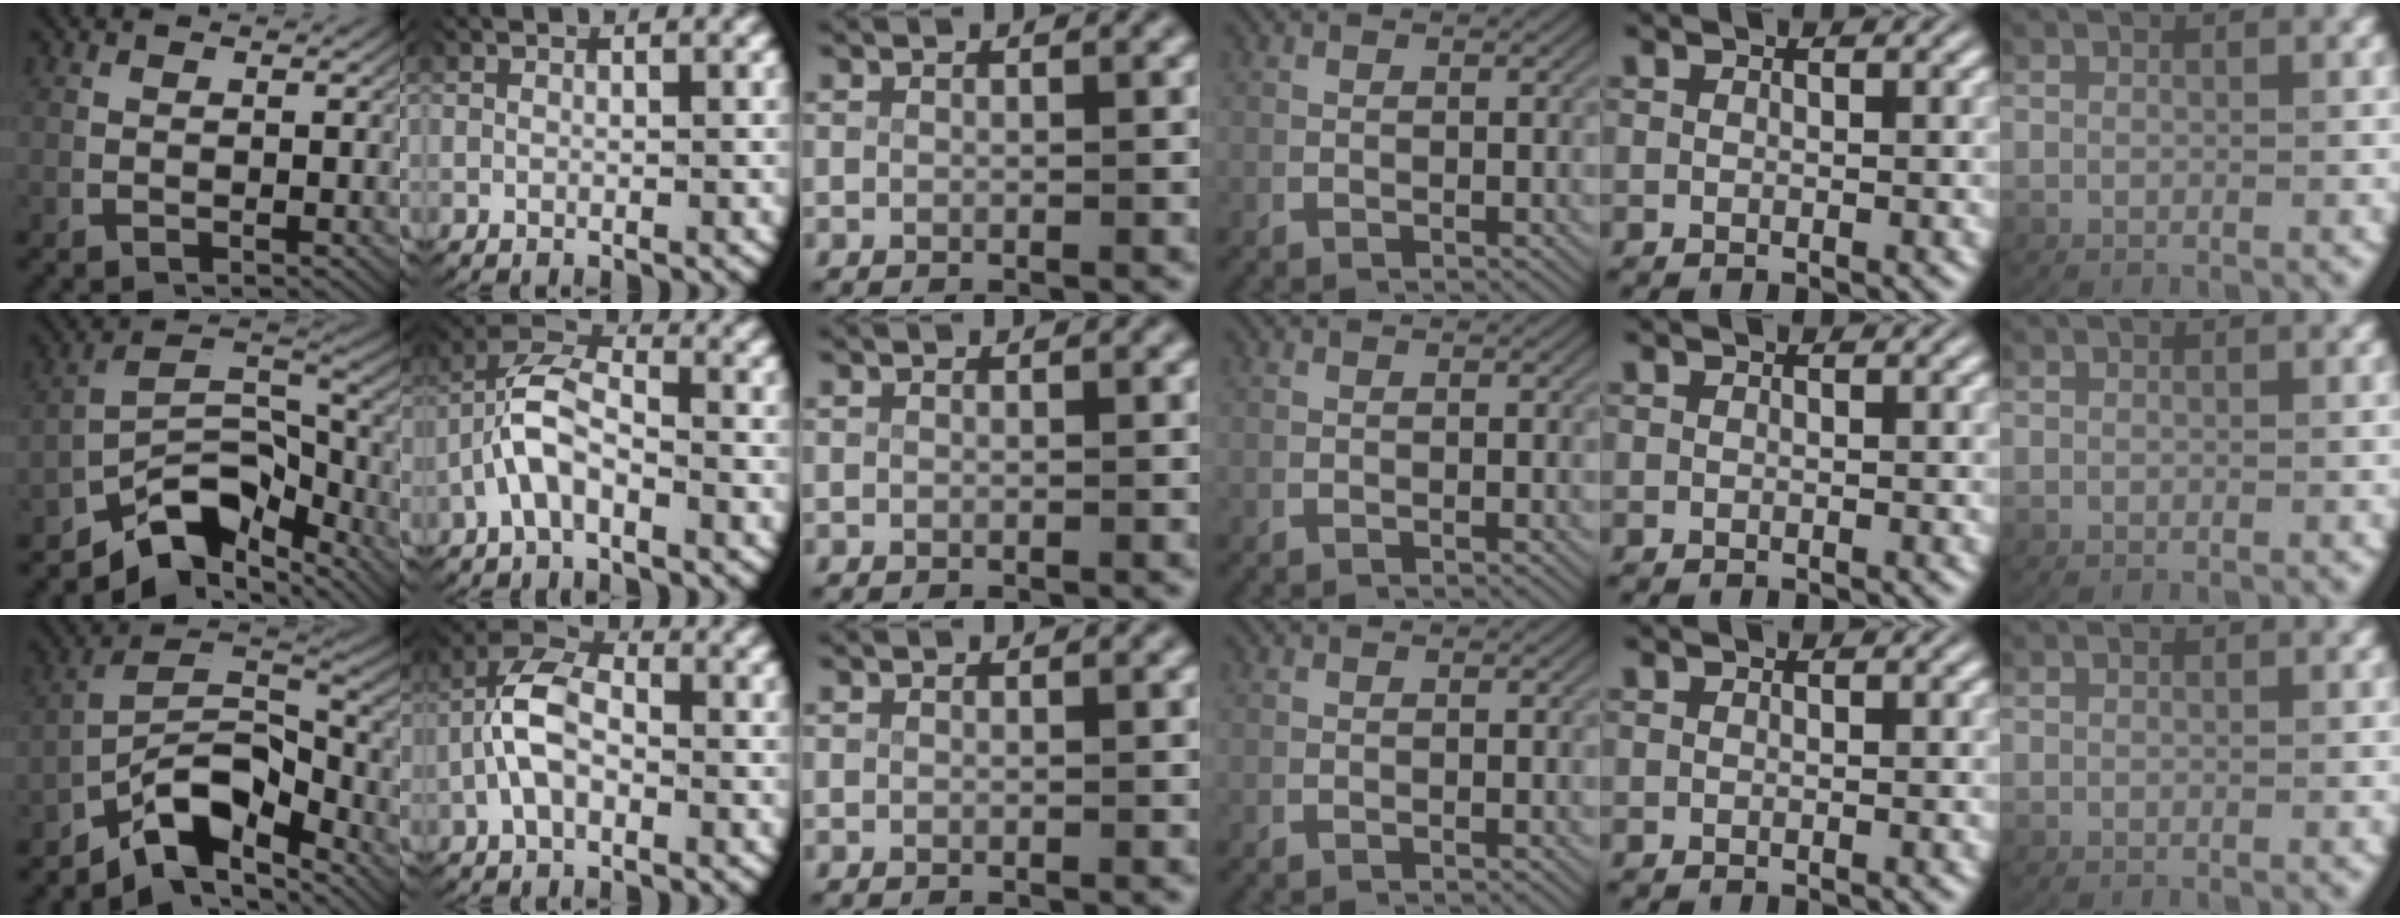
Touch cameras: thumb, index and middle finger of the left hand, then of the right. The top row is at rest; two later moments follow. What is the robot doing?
{"motion": "lift_and_place", "object": "key"}